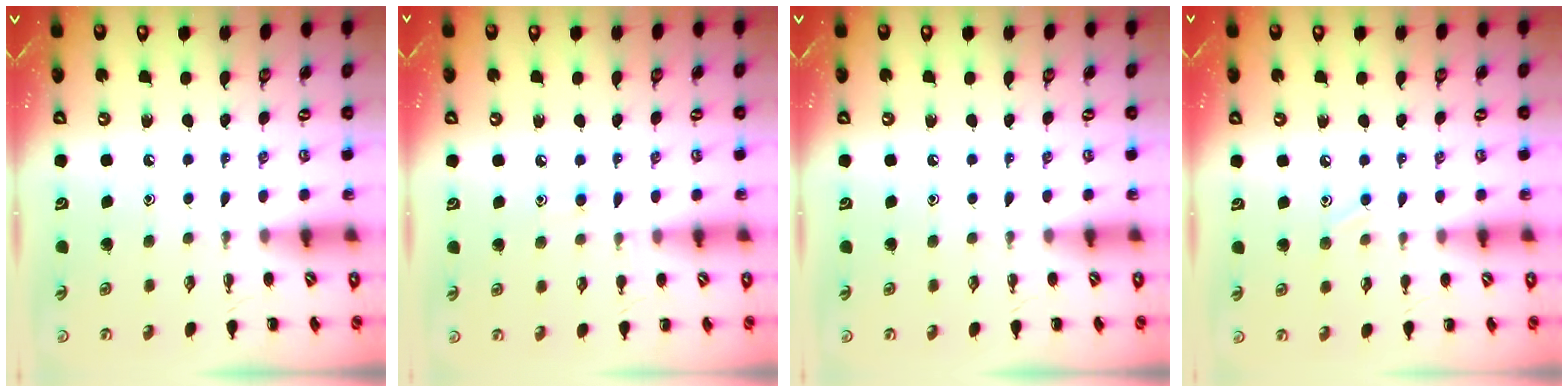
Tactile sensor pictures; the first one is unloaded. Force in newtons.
{"total": 7.5, "press": 7.2, "slide": 2.2}
{"total": 0.0}
{"total": 6.1, "press": 5.8, "slide": 1.9}